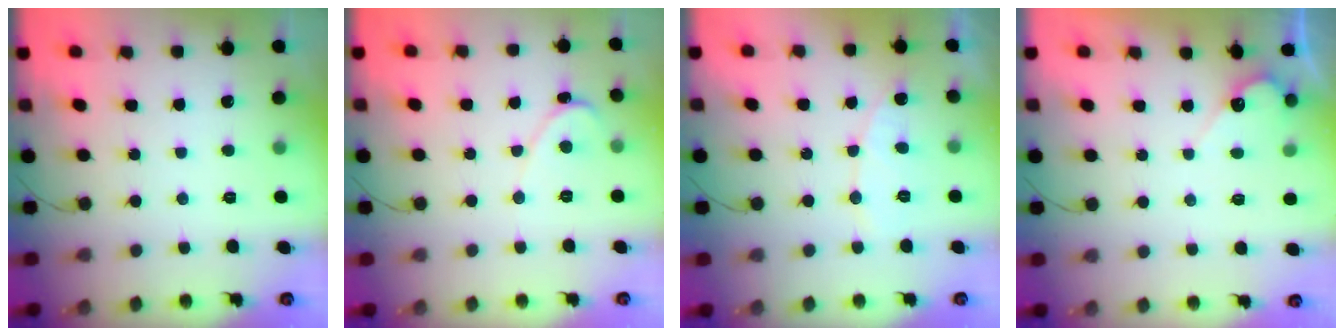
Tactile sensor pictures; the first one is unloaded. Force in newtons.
{"total": 1.4, "press": 1.3, "slide": 0.1}
{"total": 6.9, "press": 6.9, "slide": 0.6}
{"total": 4.3, "press": 4.3, "slide": 0.2}